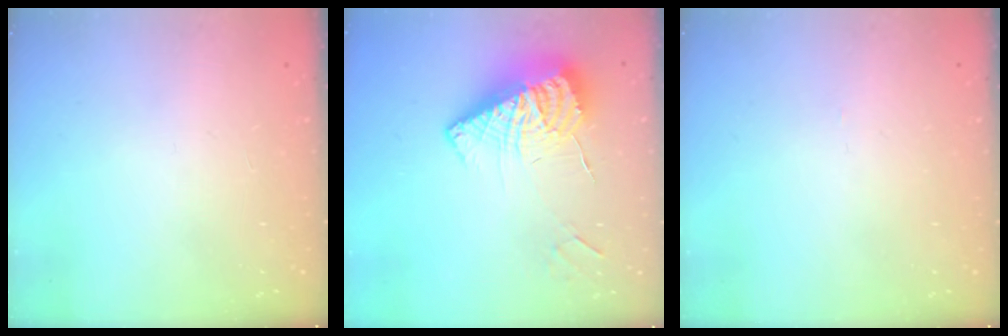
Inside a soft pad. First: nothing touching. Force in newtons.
{"total": 14.5, "press": 14.4, "slide": 1.8}
{"total": 0.0}